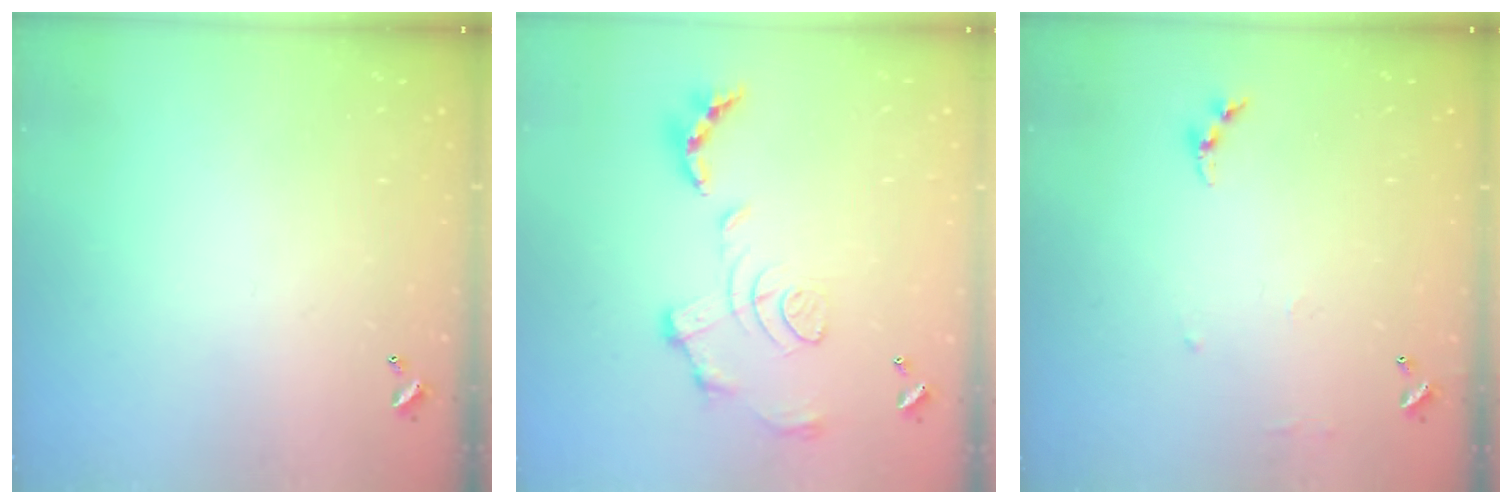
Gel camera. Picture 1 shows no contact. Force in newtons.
{"total": 1.5, "press": 0.8, "slide": 1.3}
{"total": 6.5, "press": 6.5, "slide": 0.8}